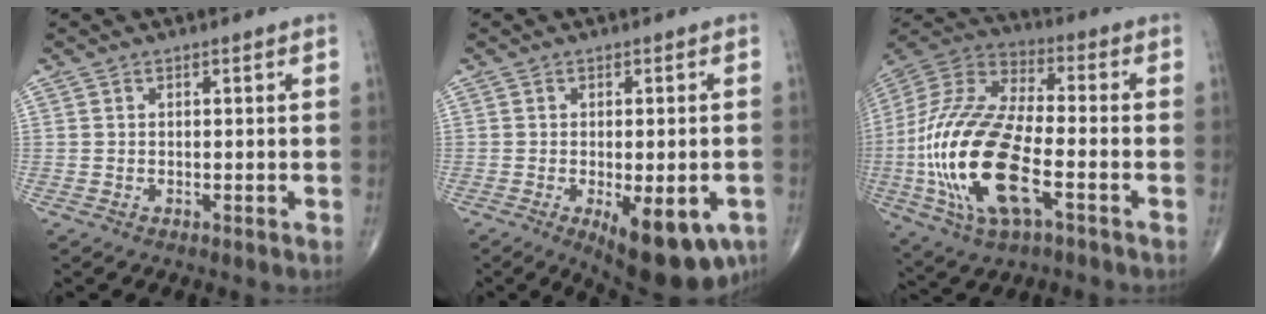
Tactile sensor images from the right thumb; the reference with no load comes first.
{"total": 13.5, "force": [-5.7, 5.4, 11.0], "torque": [-0.113, -0.002, -0.065]}
{"total": 25.2, "force": [-6.5, 10.6, 21.9], "torque": [-0.495, 0.006, -0.114]}